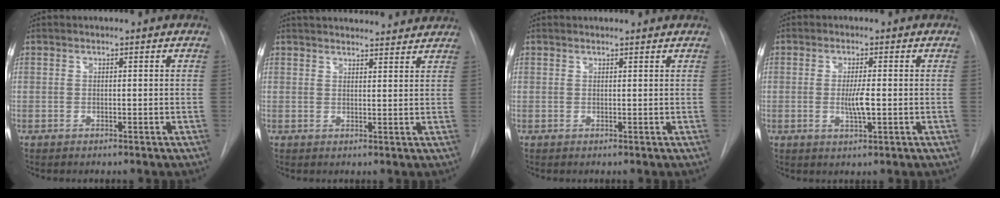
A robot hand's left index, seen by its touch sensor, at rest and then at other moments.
{"total": 13.9, "force": [13.1, 2.5, 3.9], "torque": [-0.048, 0.027, 0.167]}
{"total": 2.5, "force": [2.5, 0.4, 0.4], "torque": [-0.009, 0.014, 0.027]}
{"total": 3.4, "force": [-1.2, 0.4, 3.1], "torque": [-0.060, -0.011, -0.017]}